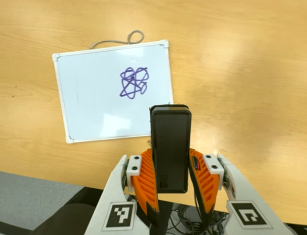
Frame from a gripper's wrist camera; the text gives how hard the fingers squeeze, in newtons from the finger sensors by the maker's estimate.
{"total": 6.7, "left": 4.8, "right": 8.7}